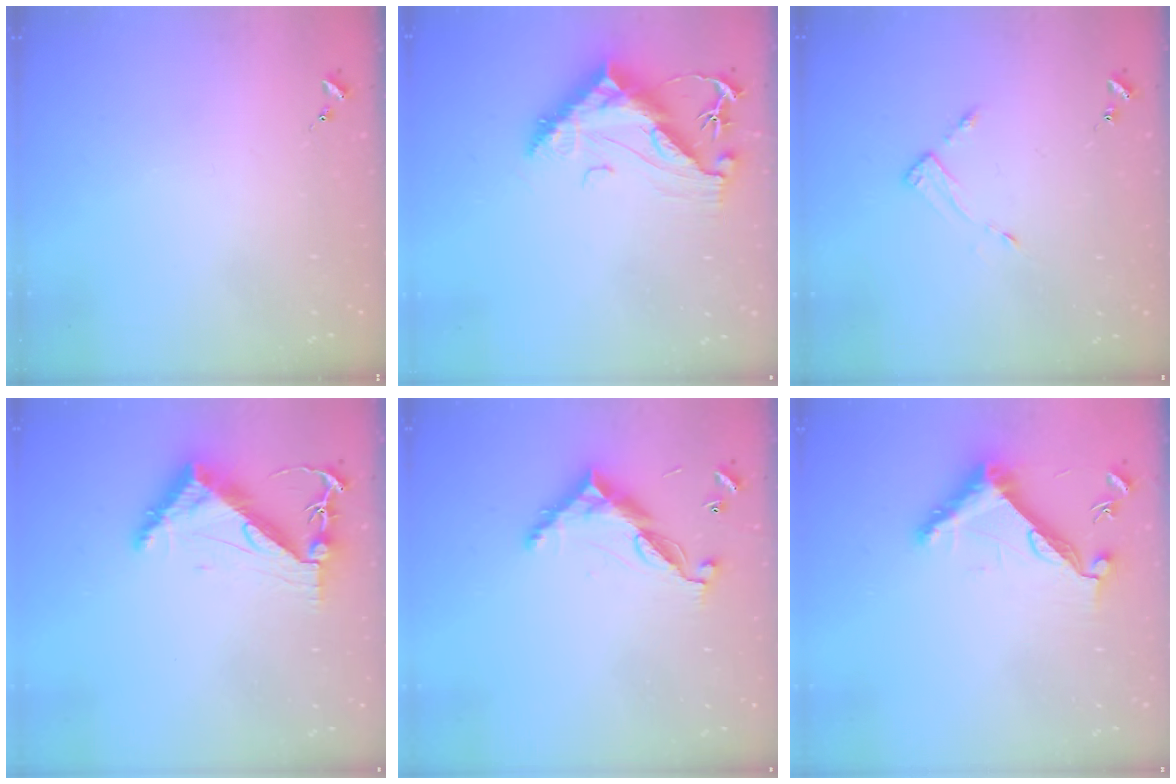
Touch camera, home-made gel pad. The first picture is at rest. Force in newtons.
{"total": 13.3, "press": 13.2, "slide": 1.3}
{"total": 3.4, "press": 3.4, "slide": 0.4}
{"total": 7.8, "press": 7.7, "slide": 1.0}
{"total": 9.9, "press": 9.9, "slide": 0.4}
{"total": 11.1, "press": 11.0, "slide": 0.7}